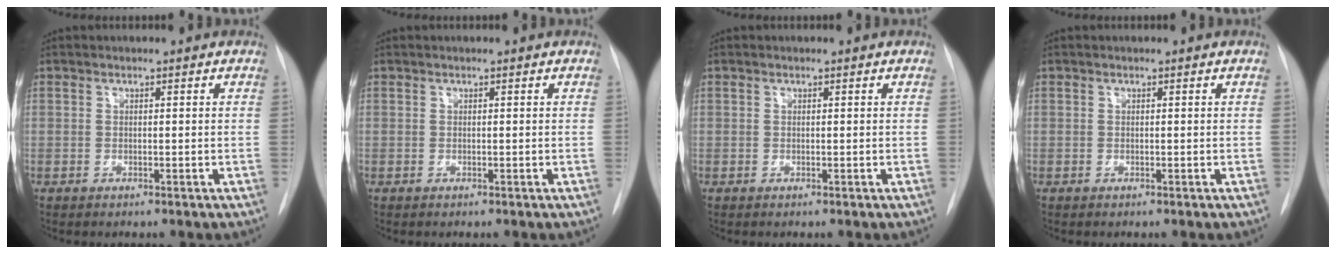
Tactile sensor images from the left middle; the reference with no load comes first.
{"total": 0.0}
{"total": 0.0}
{"total": 0.0}